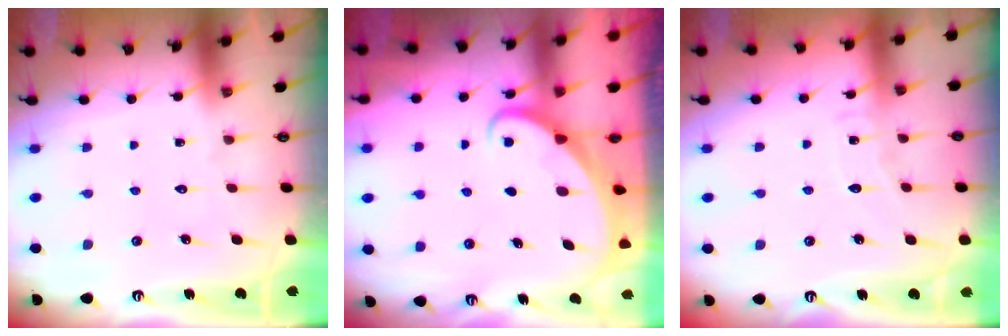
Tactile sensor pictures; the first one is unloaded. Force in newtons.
{"total": 2.1, "press": 2.1, "slide": 0.3}
{"total": 5.6, "press": 5.6, "slide": 0.5}